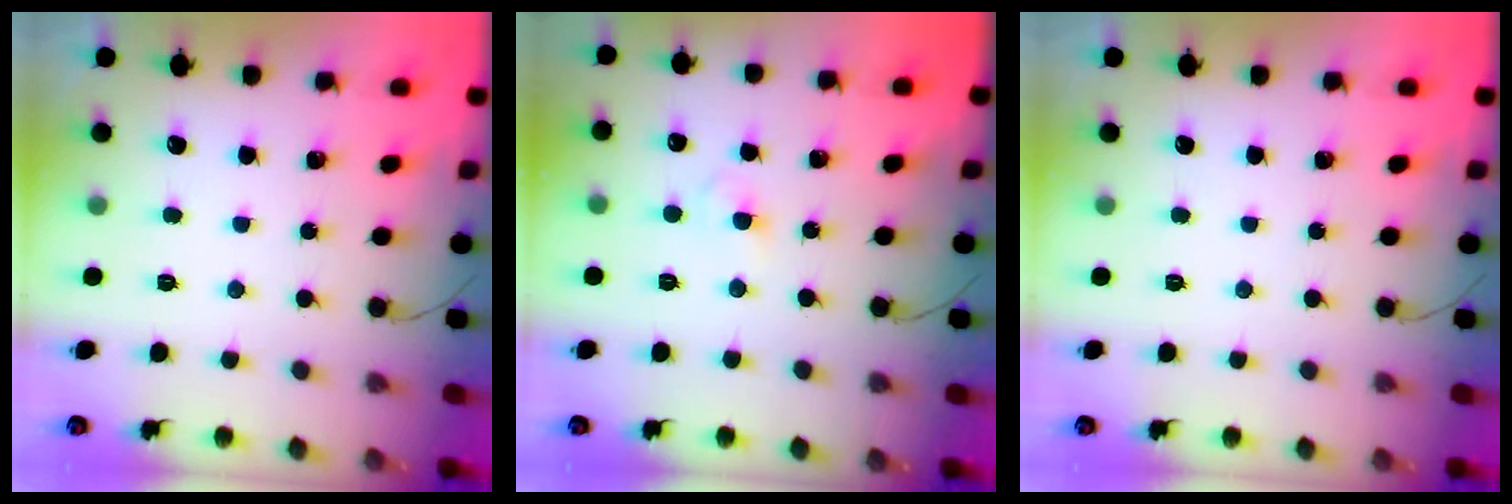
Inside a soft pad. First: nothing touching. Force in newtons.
{"total": 2.5, "press": 2.3, "slide": 1.0}
{"total": 0.0}